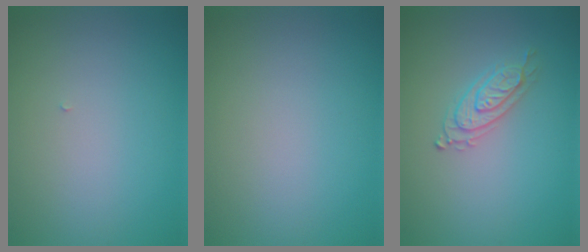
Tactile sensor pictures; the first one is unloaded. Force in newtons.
{"total": 0.0}
{"total": 2.1, "press": 2.1, "slide": 0.4}